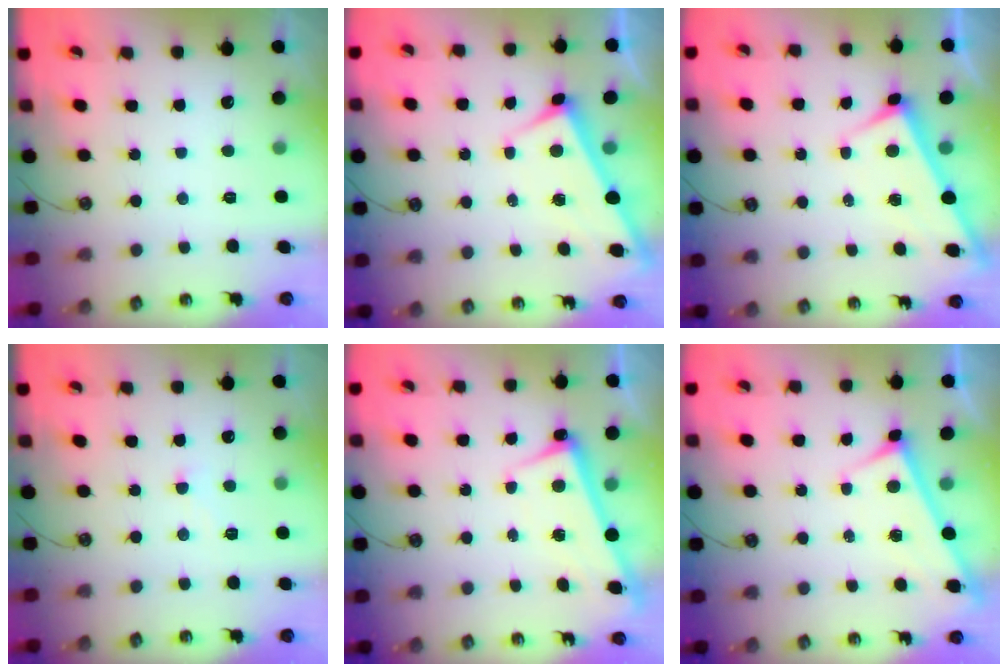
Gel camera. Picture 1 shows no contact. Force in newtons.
{"total": 3.1, "press": 3.1, "slide": 0.1}
{"total": 3.0, "press": 3.0, "slide": 0.0}
{"total": 2.6, "press": 2.5, "slide": 0.6}
{"total": 2.7, "press": 2.6, "slide": 0.5}
{"total": 3.1, "press": 3.1, "slide": 0.3}